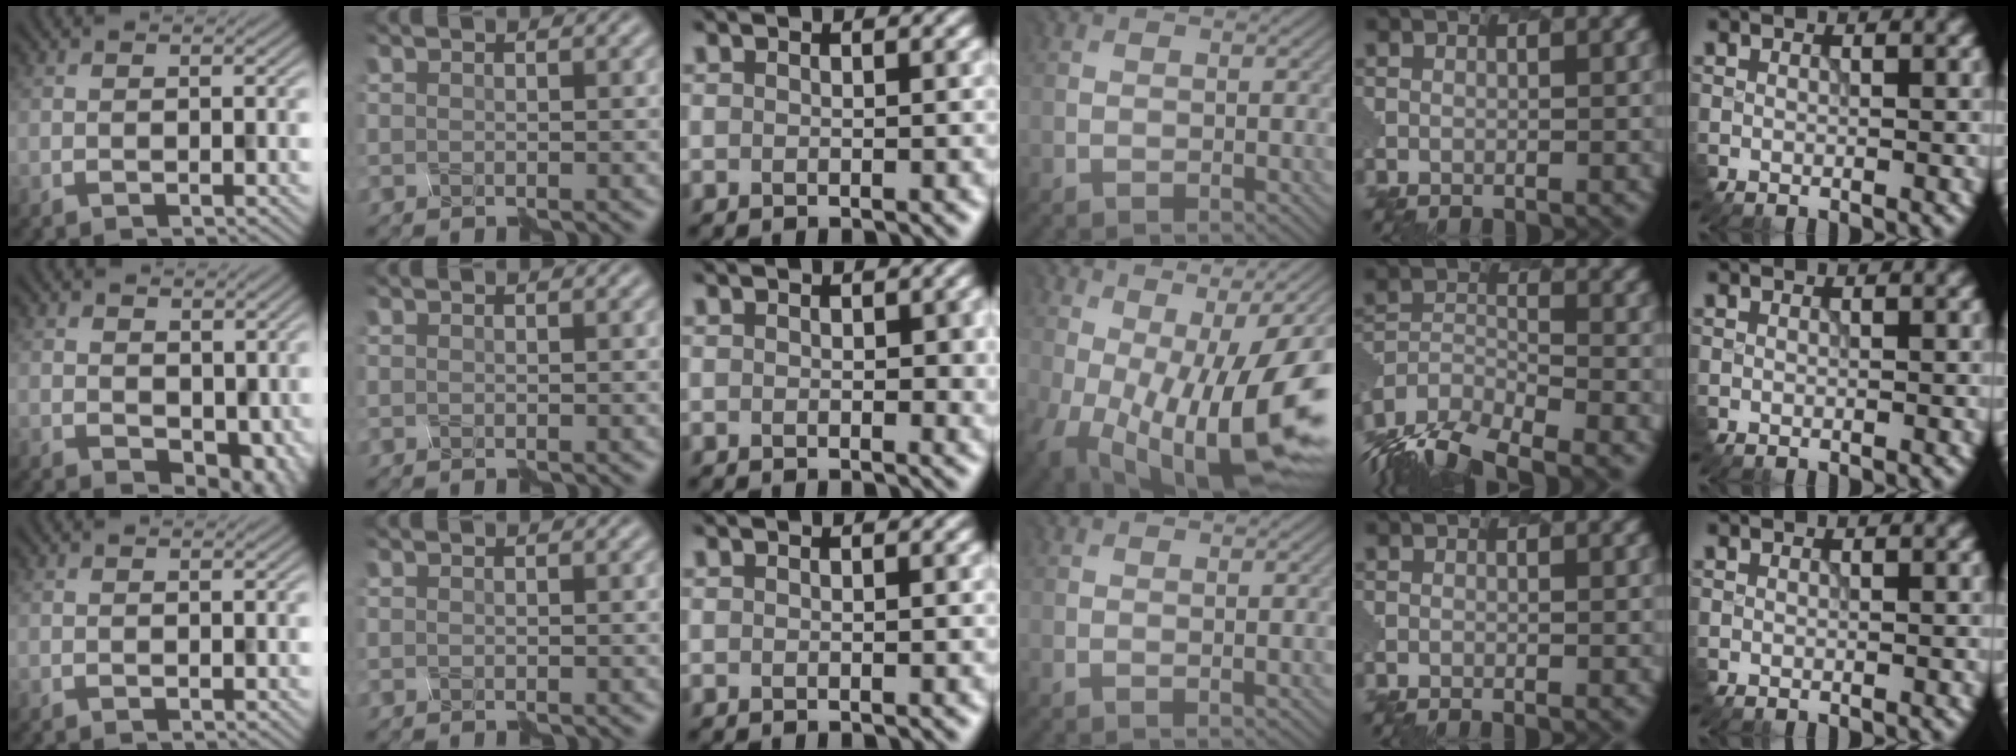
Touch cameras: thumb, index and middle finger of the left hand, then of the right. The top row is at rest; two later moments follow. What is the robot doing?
{"motion": "disassemble", "object": "spray bottle"}